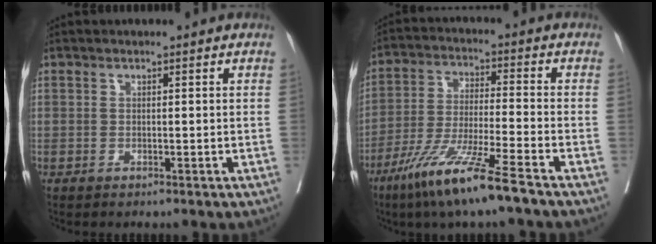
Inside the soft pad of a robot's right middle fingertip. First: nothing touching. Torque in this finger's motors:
{"motor_torque": [1.19, -0.95, 0.78, 0.21]}